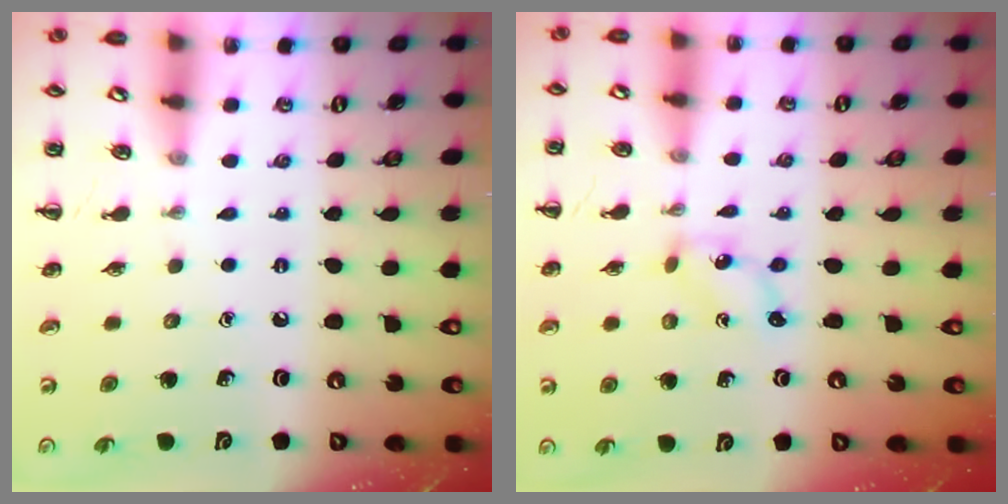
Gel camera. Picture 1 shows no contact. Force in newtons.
{"total": 1.1, "press": 1.1, "slide": 0.1}